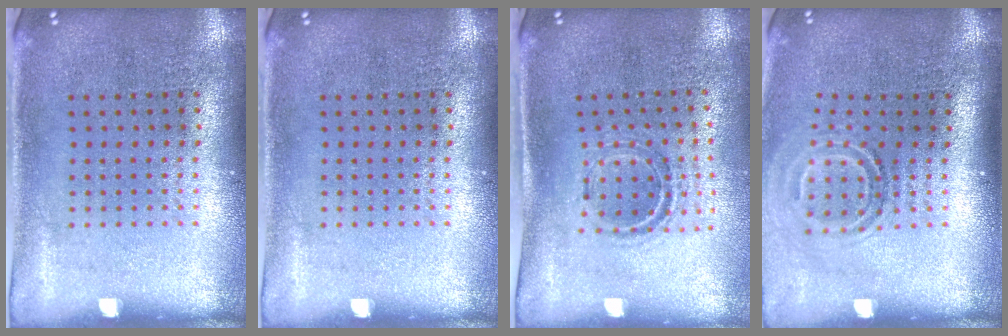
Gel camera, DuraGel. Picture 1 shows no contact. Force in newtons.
{"total": 0.0}
{"total": 1.0, "press": 0.9, "slide": 0.3}
{"total": 1.8, "press": 1.1, "slide": 1.4}